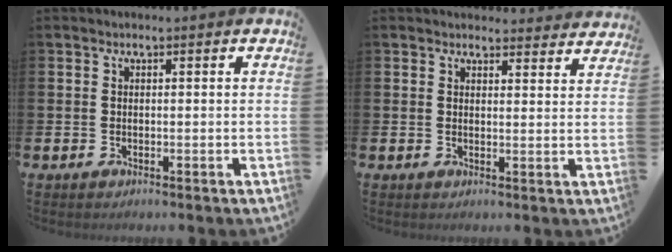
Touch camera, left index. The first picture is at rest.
{"total": 3.1, "force": [3.1, 0.7, -0.1], "torque": [0.007, -0.019, 0.054]}